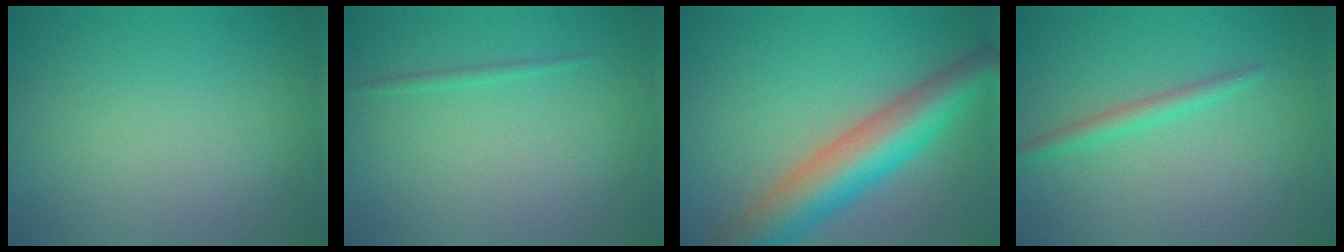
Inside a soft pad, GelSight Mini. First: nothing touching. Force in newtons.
{"total": 0.6, "press": 0.6, "slide": 0.1}
{"total": 7.9, "press": 7.9, "slide": 0.3}
{"total": 1.6, "press": 1.6, "slide": 0.1}